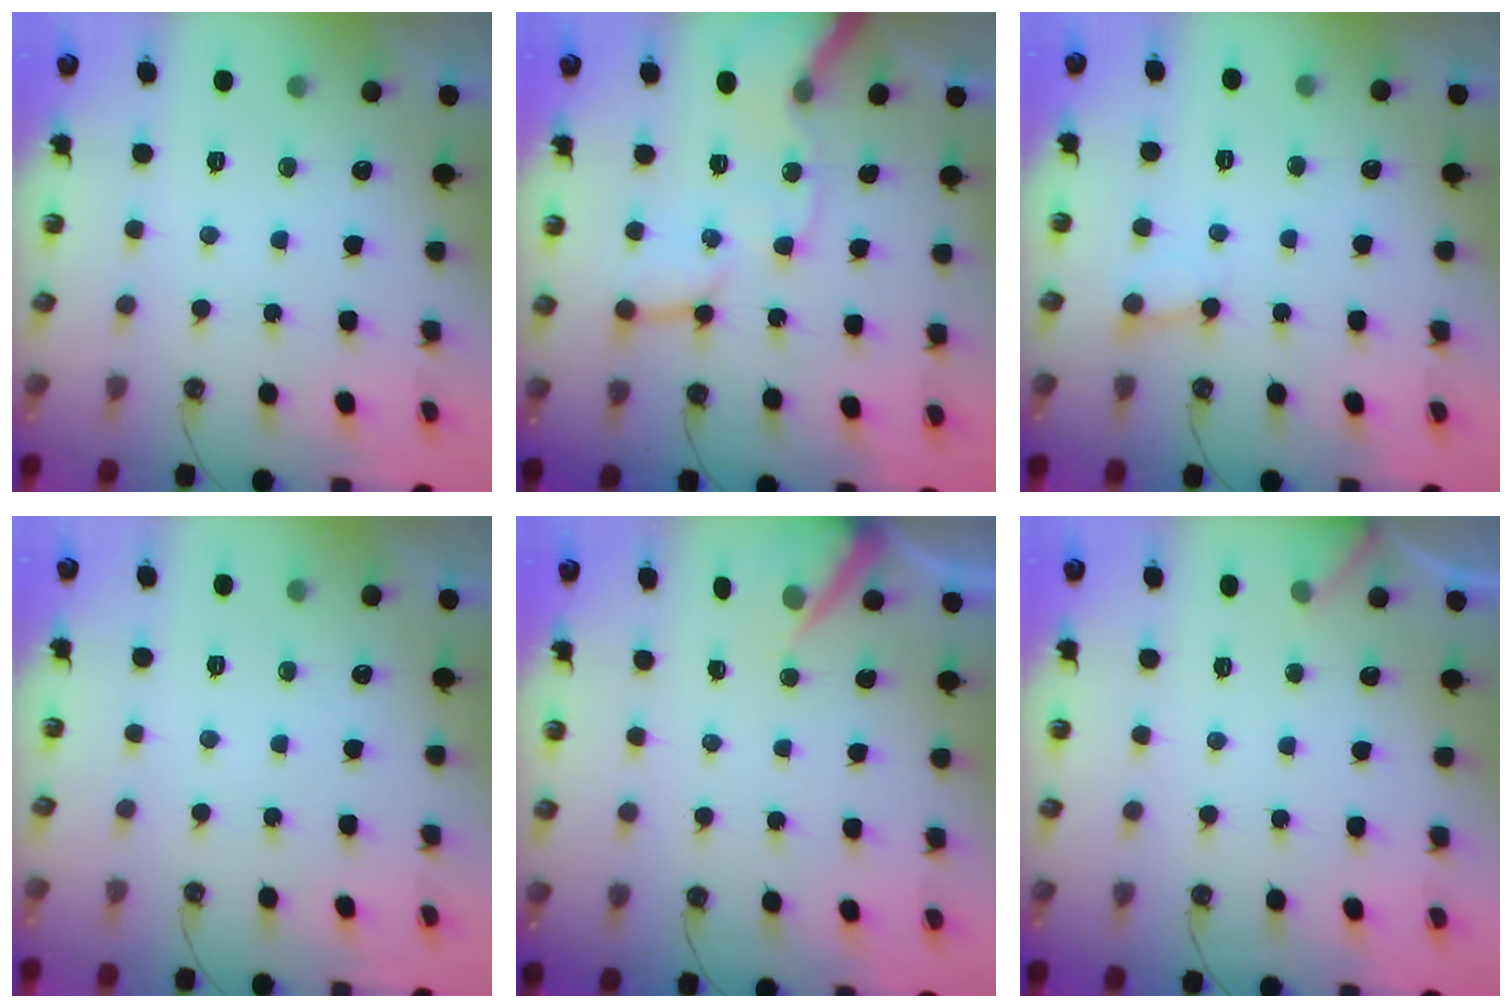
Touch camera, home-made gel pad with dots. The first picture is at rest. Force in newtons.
{"total": 12.6, "press": 12.5, "slide": 1.7}
{"total": 4.9, "press": 4.8, "slide": 0.6}
{"total": 0.0}
{"total": 4.1, "press": 4.1, "slide": 0.4}
{"total": 3.9, "press": 3.9, "slide": 0.5}